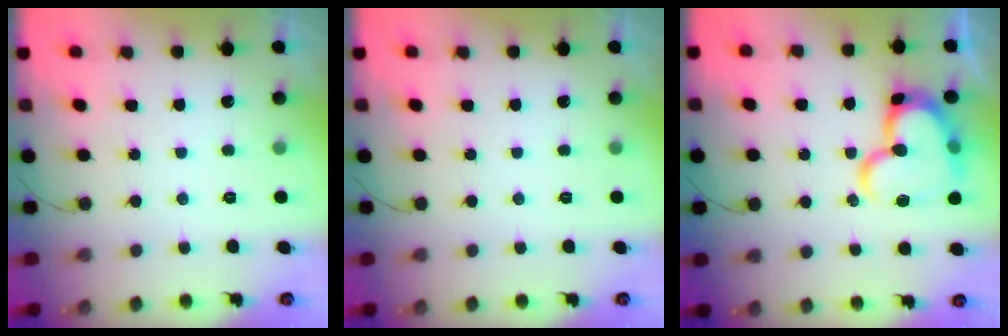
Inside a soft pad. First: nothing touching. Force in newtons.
{"total": 0.0}
{"total": 20.0, "press": 19.9, "slide": 2.1}